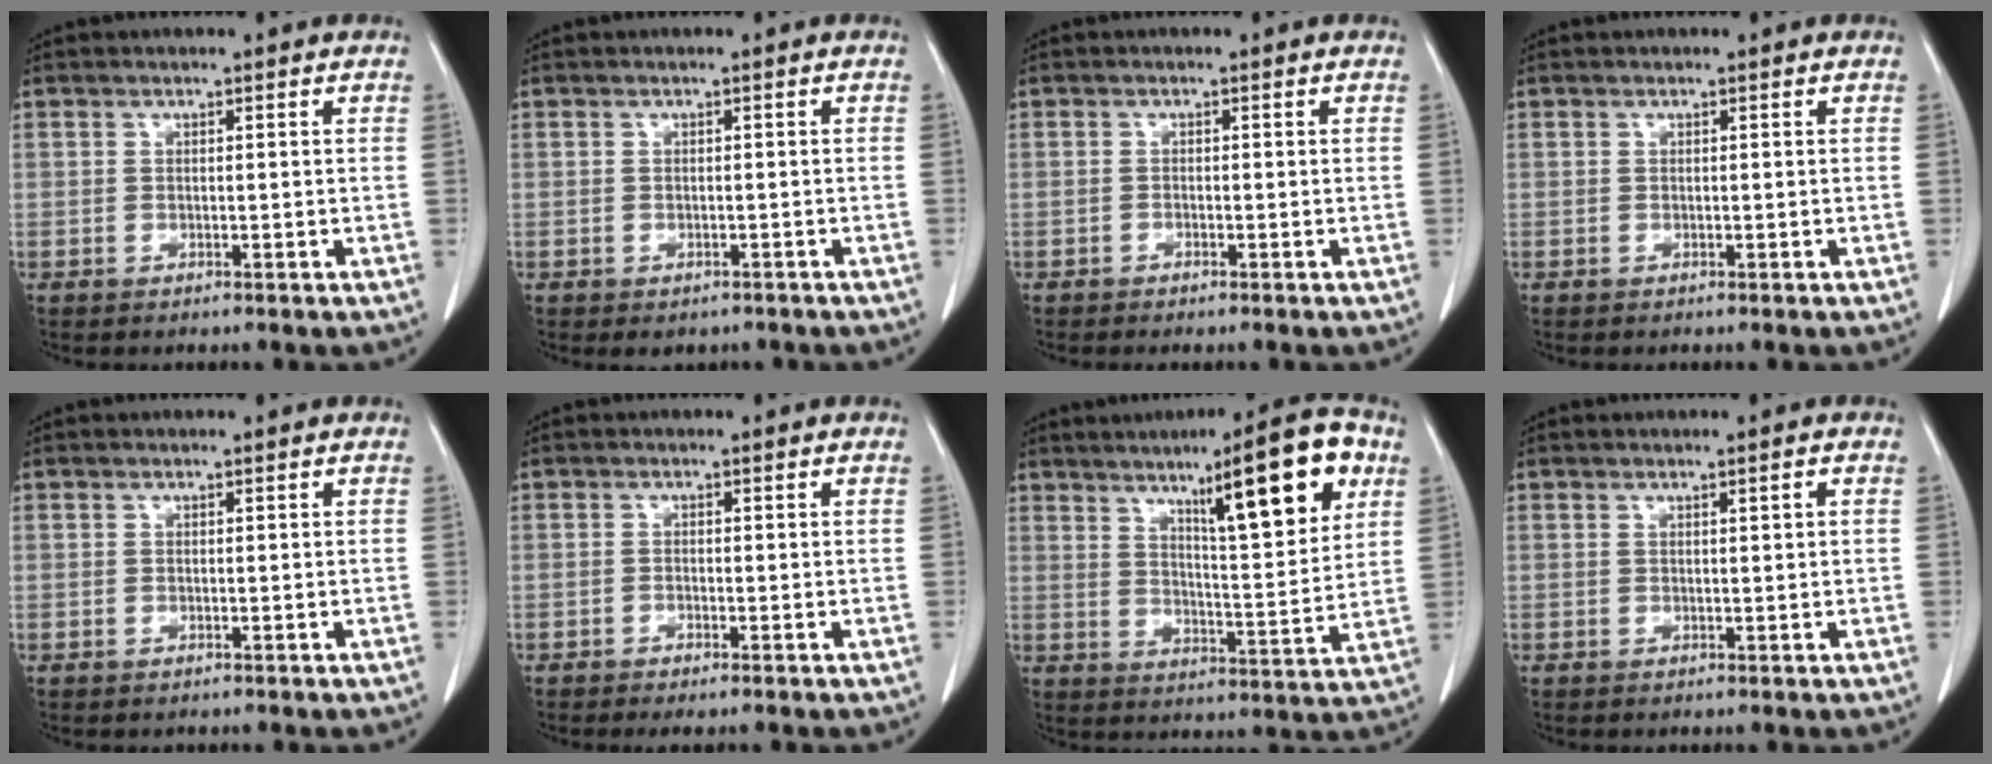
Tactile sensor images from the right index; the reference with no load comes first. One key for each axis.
{"total": 2.4, "fx": -1.8, "fy": 1.5, "fz": 0.6, "tx": -0.004, "ty": 0.001, "tz": -0.019}
{"total": 0.6, "fx": -0.5, "fy": 0.0, "fz": 0.3, "tx": -0.007, "ty": 0.000, "tz": -0.010}
{"total": 0.0}
{"total": 0.0}
{"total": 1.5, "fx": -1.2, "fy": 0.2, "fz": 1.0, "tx": -0.013, "ty": -0.003, "tz": -0.017}
{"total": 16.0, "fx": 8.2, "fy": 1.7, "fz": 13.6, "tx": -0.194, "ty": 0.003, "tz": 0.120}
{"total": 1.0, "fx": 0.4, "fy": 0.0, "fz": 0.9, "tx": -0.016, "ty": 0.001, "tz": 0.007}